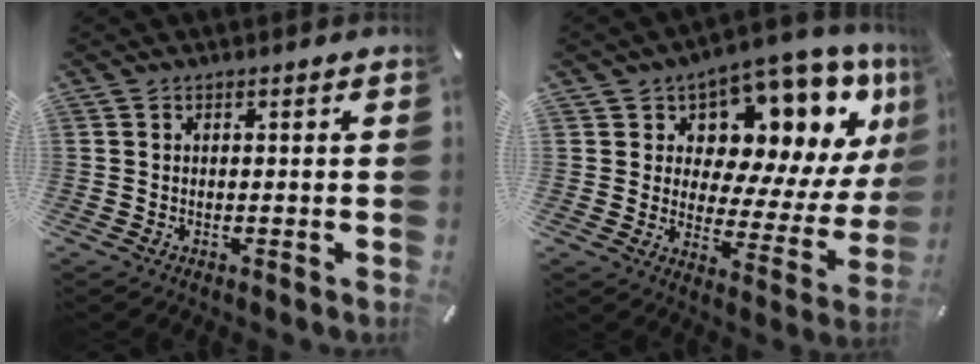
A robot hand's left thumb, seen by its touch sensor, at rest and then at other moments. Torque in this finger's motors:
{"motor_torque": [1.49, 0.40, 0.98, 0.14, 0.10]}